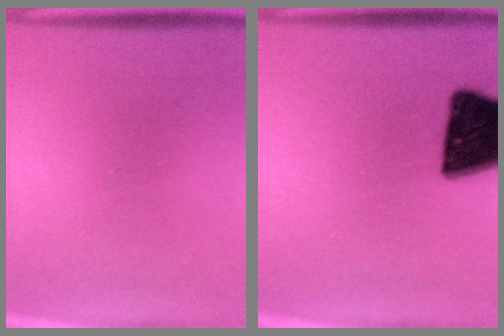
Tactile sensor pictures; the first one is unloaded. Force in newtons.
{"total": 18.5}